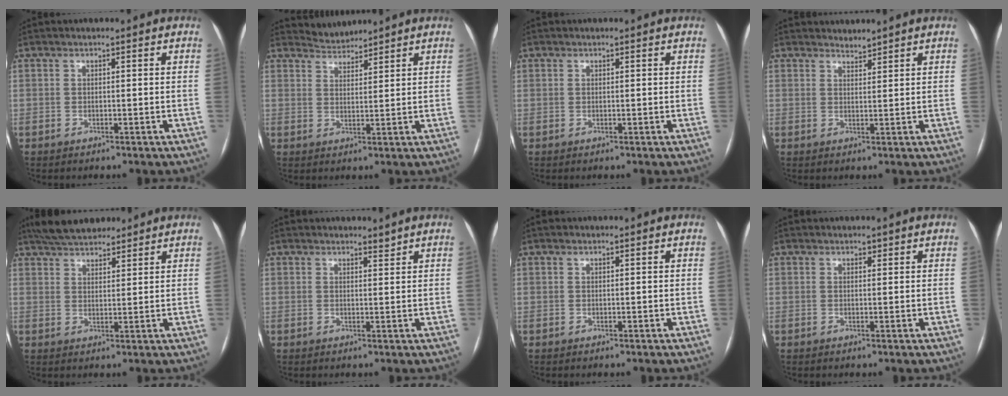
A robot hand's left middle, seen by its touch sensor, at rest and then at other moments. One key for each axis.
{"total": 3.0, "fx": 2.9, "fy": 0.0, "fz": -0.8, "tx": 0.007, "ty": 0.006, "tz": 0.060}
{"total": 0.0}
{"total": 1.4, "fx": 1.4, "fy": 0.0, "fz": -0.2, "tx": -0.003, "ty": 0.003, "tz": 0.029}
{"total": 8.7, "fx": 7.5, "fy": 2.6, "fz": 3.4, "tx": -0.054, "ty": 0.025, "tz": 0.126}
{"total": 1.6, "fx": 1.5, "fy": 0.2, "fz": 0.1, "tx": -0.005, "ty": 0.003, "tz": 0.025}
{"total": 0.0}
{"total": 0.7, "fx": 0.6, "fy": 0.4, "fz": 0.2, "tx": -0.008, "ty": 0.006, "tz": 0.010}